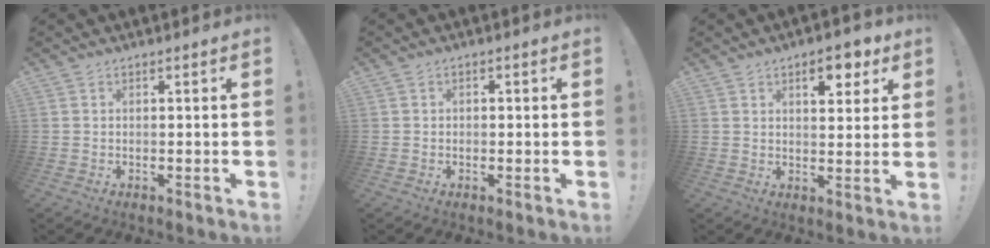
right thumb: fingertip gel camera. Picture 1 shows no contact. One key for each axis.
{"total": 1.2, "fx": -0.6, "fy": 0.9, "fz": 0.5, "tx": -0.013, "ty": 0.007, "tz": -0.011}
{"total": 7.9, "fx": 4.1, "fy": 3.9, "fz": 5.5, "tx": -0.054, "ty": -0.018, "tz": 0.064}